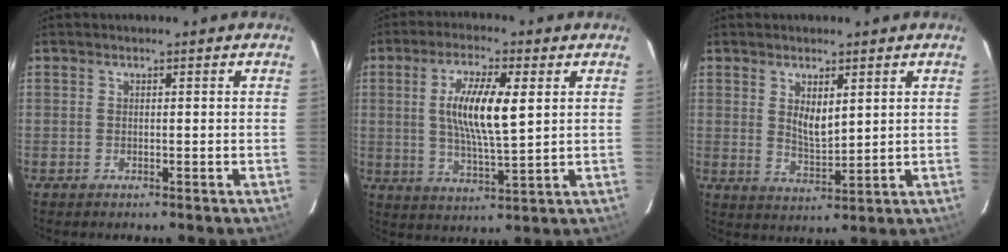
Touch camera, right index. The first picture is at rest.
{"total": 10.8, "force": [2.3, 2.5, 10.3], "torque": [-0.189, 0.001, 0.042]}
{"total": 5.3, "force": [2.0, 2.3, 4.3], "torque": [-0.071, -0.006, 0.040]}